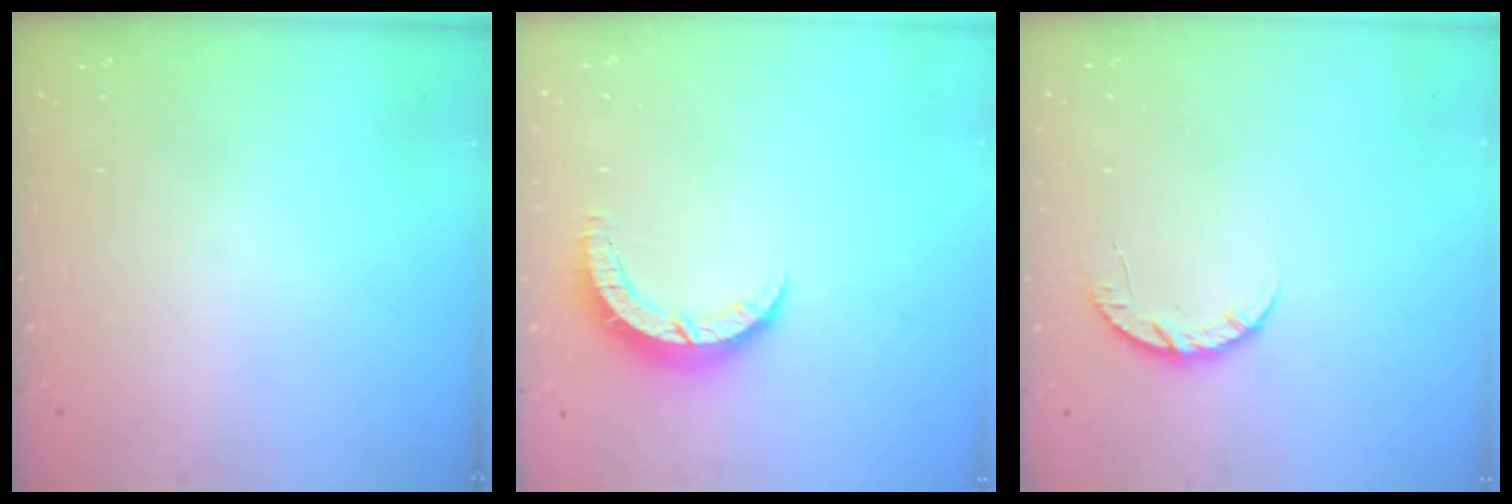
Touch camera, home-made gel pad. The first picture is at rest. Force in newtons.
{"total": 6.0, "press": 6.0, "slide": 0.4}
{"total": 6.1, "press": 6.1, "slide": 0.7}